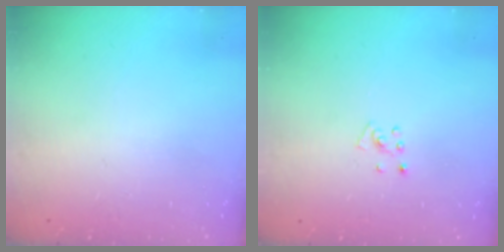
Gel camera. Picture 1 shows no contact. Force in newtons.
{"total": 3.9, "press": 3.9, "slide": 0.4}